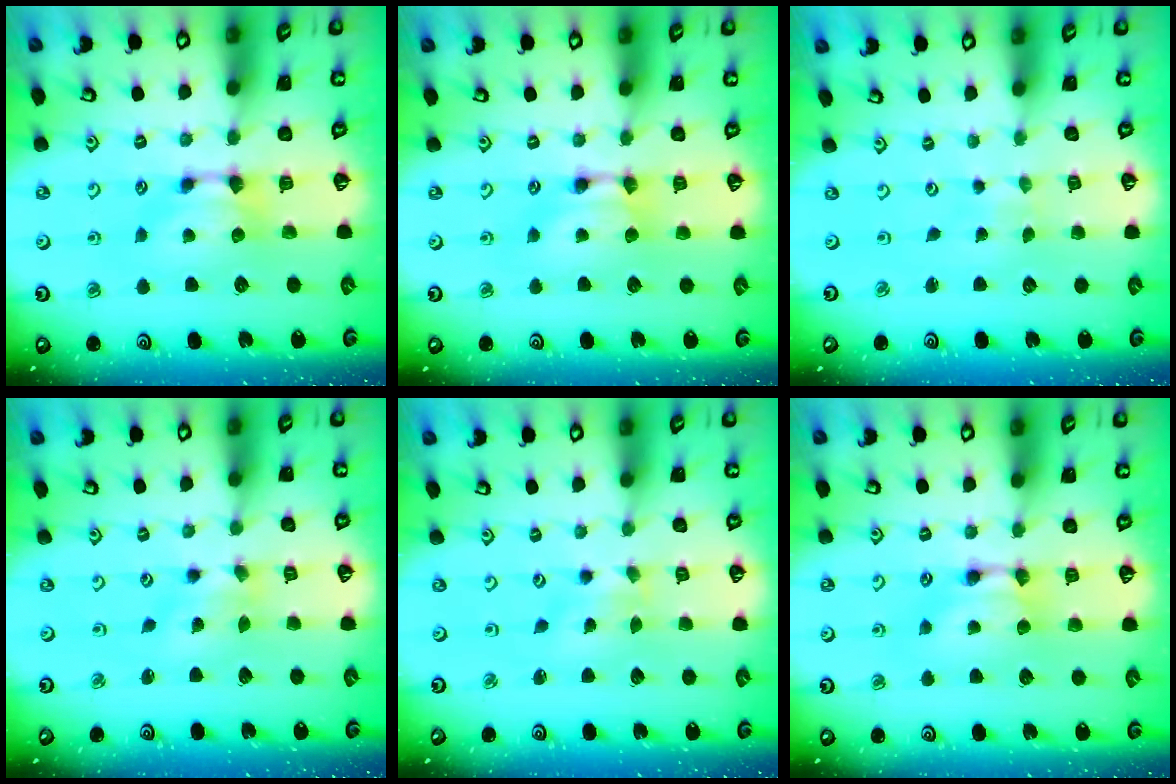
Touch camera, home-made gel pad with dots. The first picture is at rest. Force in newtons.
{"total": 1.6, "press": 1.6, "slide": 0.1}
{"total": 5.4, "press": 5.4, "slide": 0.3}
{"total": 1.2, "press": 0.3, "slide": 1.2}
{"total": 2.8, "press": 2.6, "slide": 1.0}
{"total": 1.7, "press": 1.7, "slide": 0.1}